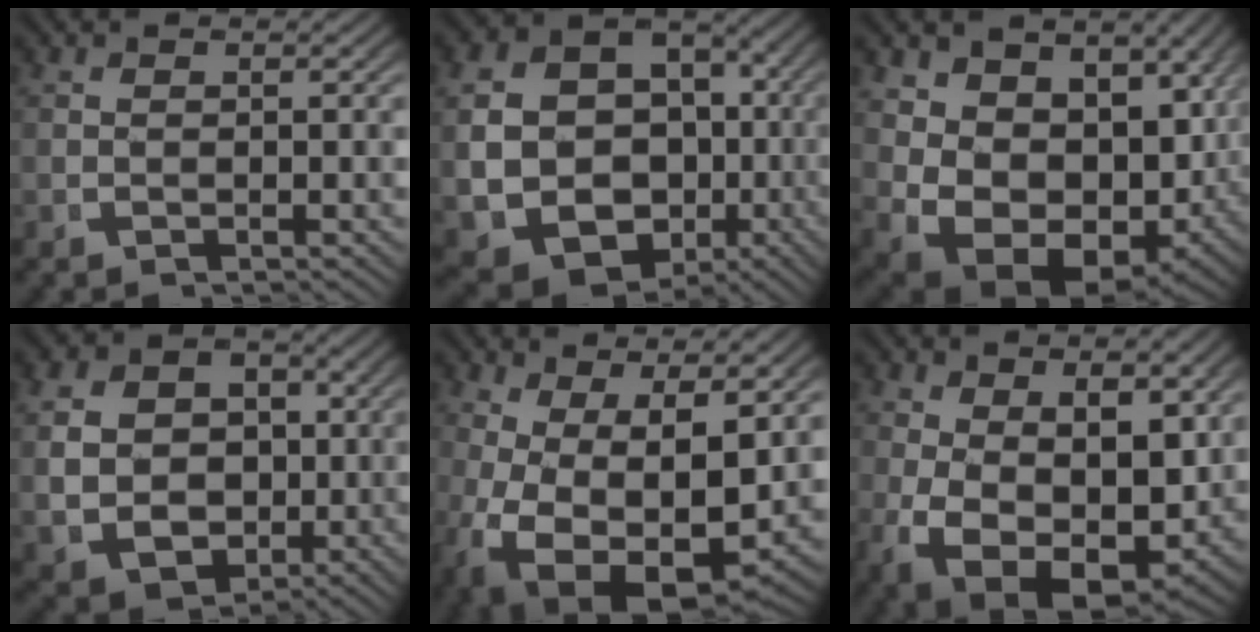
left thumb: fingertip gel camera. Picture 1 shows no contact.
{"total": 17.2, "force": [-3.5, 14.4, 8.9], "torque": [-0.223, -0.079, -0.036]}
{"total": 14.6, "force": [-1.9, 10.7, 9.8], "torque": [-0.218, -0.083, 0.001]}
{"total": 11.1, "force": [-1.1, 9.0, 6.3], "torque": [-0.138, -0.046, 0.002]}
{"total": 10.6, "force": [-1.5, 5.6, 8.9], "torque": [-0.182, -0.053, 0.010]}
{"total": 11.8, "force": [-3.0, 7.8, 8.2], "torque": [-0.180, -0.066, -0.021]}